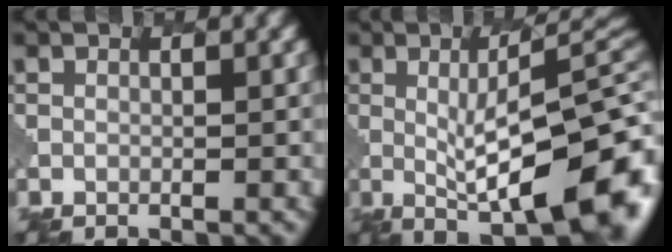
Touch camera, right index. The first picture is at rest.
{"total": 12.8, "force": [-1.0, 3.6, 12.2], "torque": [-0.161, 0.003, -0.007]}